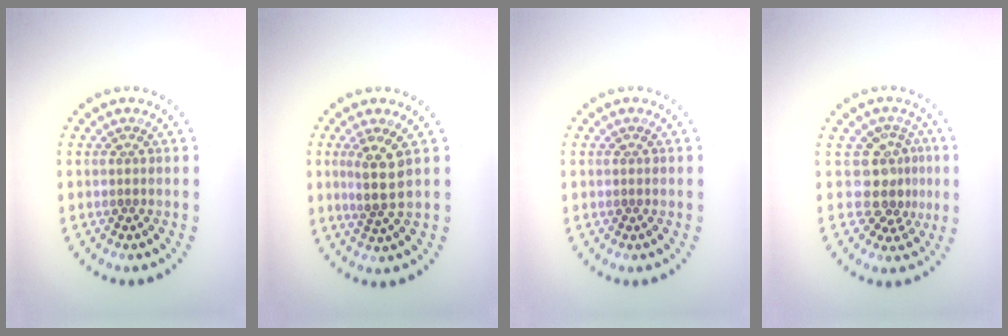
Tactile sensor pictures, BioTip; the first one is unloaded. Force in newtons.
{"total": 2.8, "press": 2.3, "slide": 1.5}
{"total": 0.0}
{"total": 3.3, "press": 2.5, "slide": 2.2}